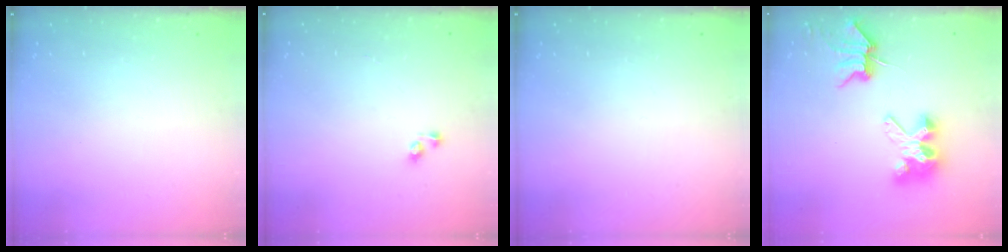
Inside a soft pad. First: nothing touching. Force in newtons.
{"total": 2.8, "press": 2.8, "slide": 0.3}
{"total": 0.0}
{"total": 6.9, "press": 6.8, "slide": 1.1}